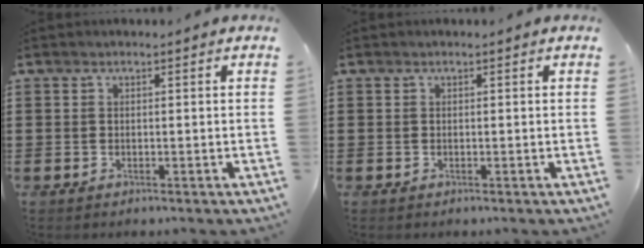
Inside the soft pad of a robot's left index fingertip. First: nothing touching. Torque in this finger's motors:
{"motor_torque": [0.00, 0.00, 0.00, 0.00]}